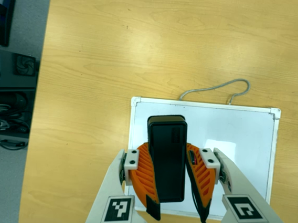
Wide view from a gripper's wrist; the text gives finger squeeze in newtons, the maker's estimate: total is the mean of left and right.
{"total": 11.2, "left": 9.3, "right": 13.0}